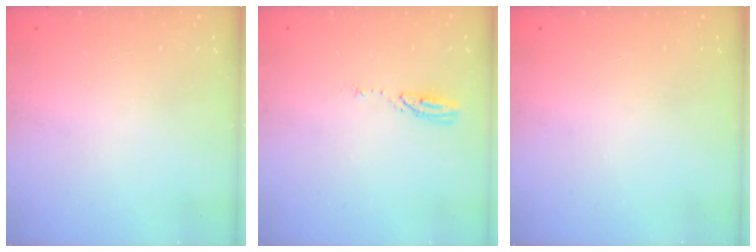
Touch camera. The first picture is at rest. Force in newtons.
{"total": 4.1, "press": 4.1, "slide": 0.3}
{"total": 0.0}